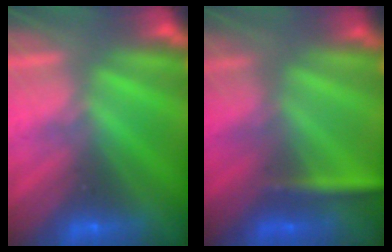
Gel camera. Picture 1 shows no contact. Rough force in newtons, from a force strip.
{"total": 3.0}